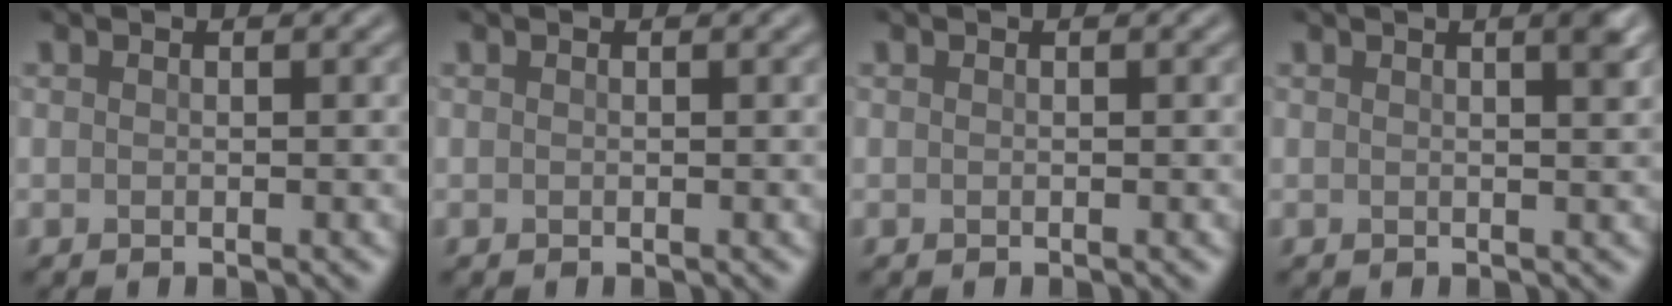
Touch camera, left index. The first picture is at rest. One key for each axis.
{"total": 0.0}
{"total": 0.0}
{"total": 2.7, "fx": 1.2, "fy": 0.9, "fz": 2.2, "tx": -0.011, "ty": 0.013, "tz": 0.004}